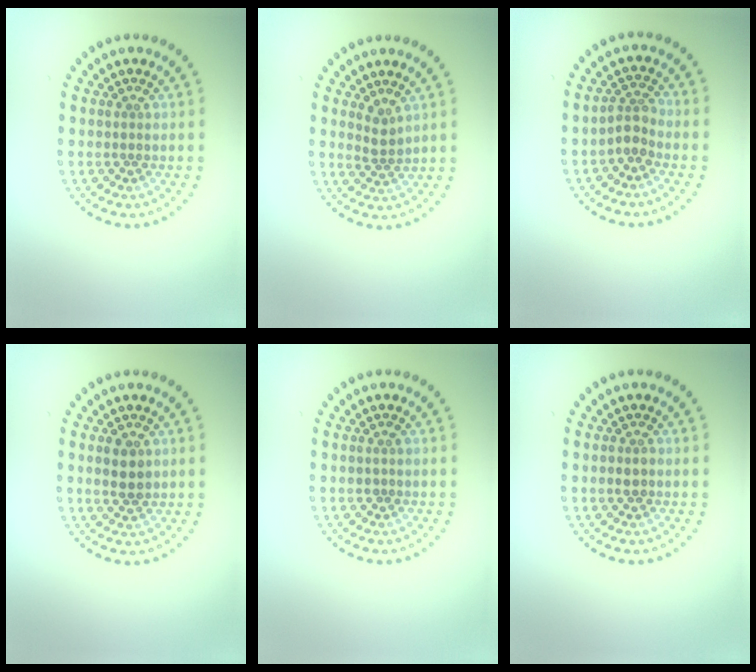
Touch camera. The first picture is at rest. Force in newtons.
{"total": 1.5, "press": 1.2, "slide": 1.0}
{"total": 2.1, "press": 1.6, "slide": 1.4}
{"total": 2.2, "press": 2.2, "slide": 0.4}
{"total": 0.7, "press": 0.7, "slide": 0.1}
{"total": 1.2, "press": 1.1, "slide": 0.4}